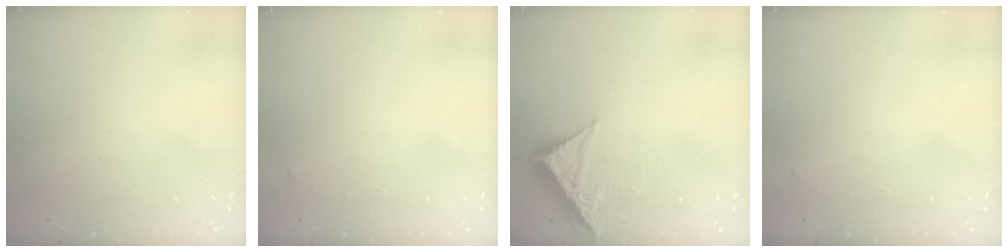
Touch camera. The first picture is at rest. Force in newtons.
{"total": 4.0, "press": 4.0, "slide": 0.2}
{"total": 6.3, "press": 6.2, "slide": 0.9}
{"total": 4.0, "press": 4.0, "slide": 0.2}